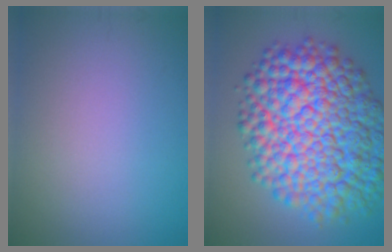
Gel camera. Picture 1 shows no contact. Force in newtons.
{"total": 14.2, "press": 14.2, "slide": 0.2}